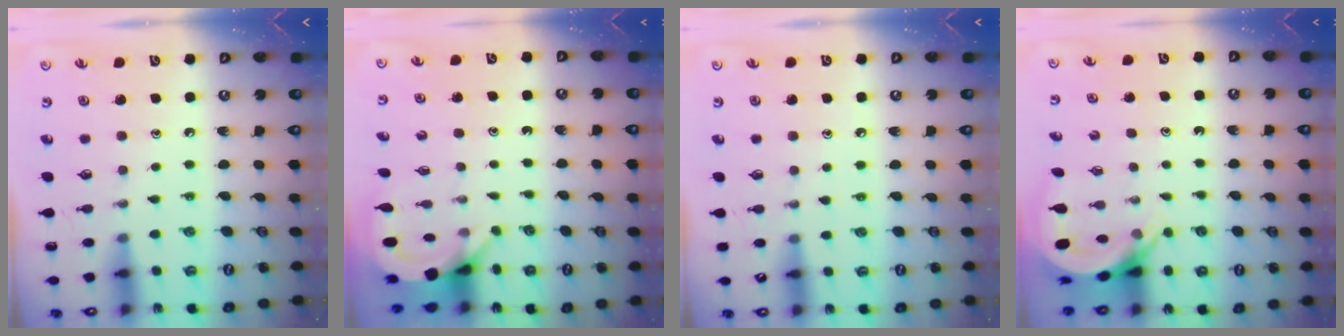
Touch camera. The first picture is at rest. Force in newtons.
{"total": 3.9, "press": 3.9, "slide": 0.3}
{"total": 2.8, "press": 2.8, "slide": 0.4}
{"total": 4.6, "press": 4.6, "slide": 0.5}